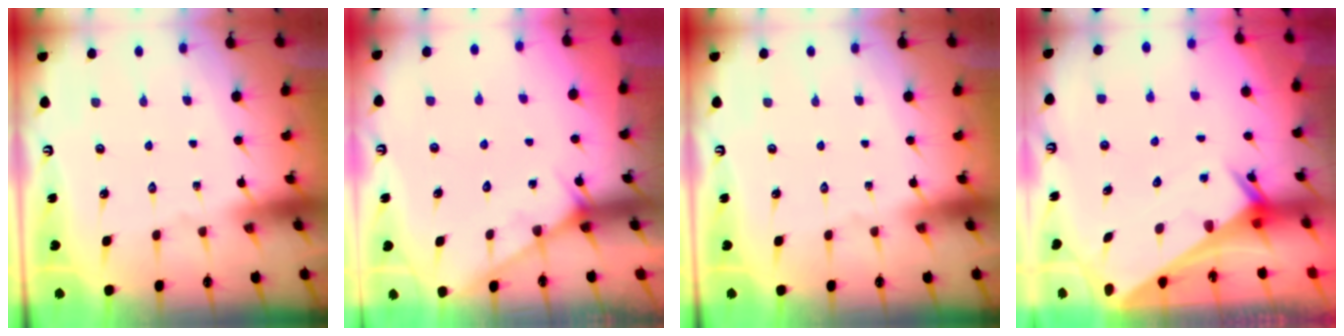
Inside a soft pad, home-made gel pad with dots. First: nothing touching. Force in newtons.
{"total": 5.1, "press": 5.1, "slide": 0.3}
{"total": 0.0}
{"total": 2.7, "press": 2.7, "slide": 0.1}